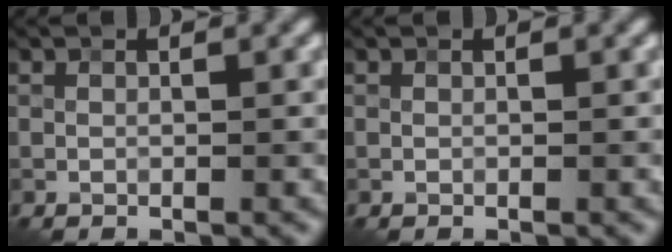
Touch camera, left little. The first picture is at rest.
{"total": 0.0}